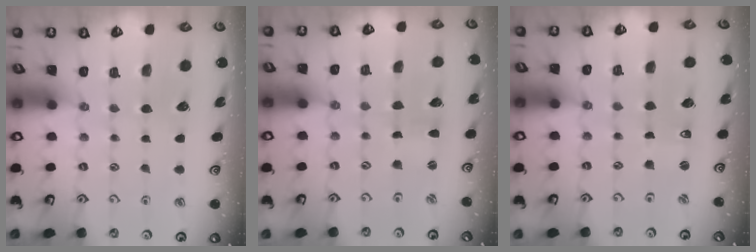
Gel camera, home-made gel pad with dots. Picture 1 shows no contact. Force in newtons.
{"total": 0.8, "press": 0.8, "slide": 0.0}
{"total": 1.9, "press": 1.8, "slide": 0.4}